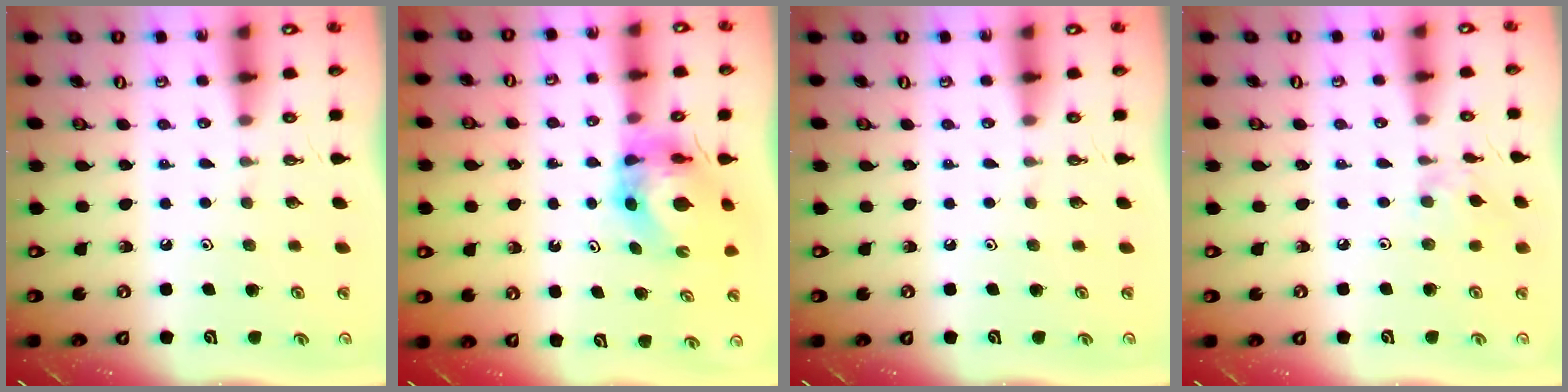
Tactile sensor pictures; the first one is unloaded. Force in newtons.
{"total": 6.6, "press": 6.6, "slide": 0.6}
{"total": 0.0}
{"total": 2.0, "press": 1.9, "slide": 0.5}